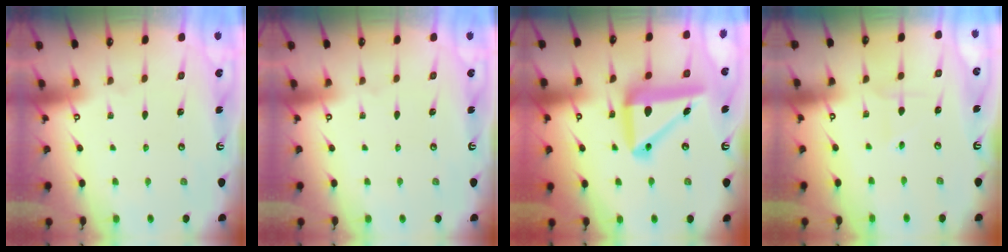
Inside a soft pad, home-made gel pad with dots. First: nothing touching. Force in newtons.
{"total": 0.0}
{"total": 16.0, "press": 15.9, "slide": 2.4}
{"total": 3.8, "press": 3.8, "slide": 0.6}